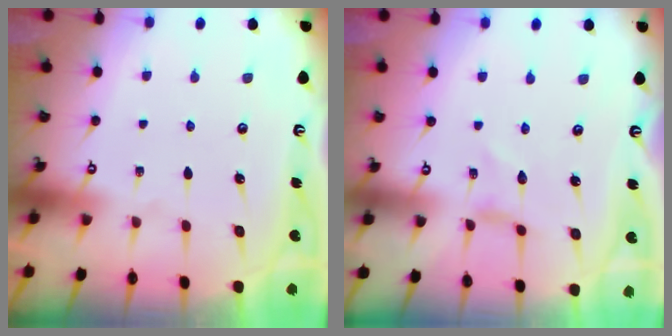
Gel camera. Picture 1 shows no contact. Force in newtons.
{"total": 0.0}